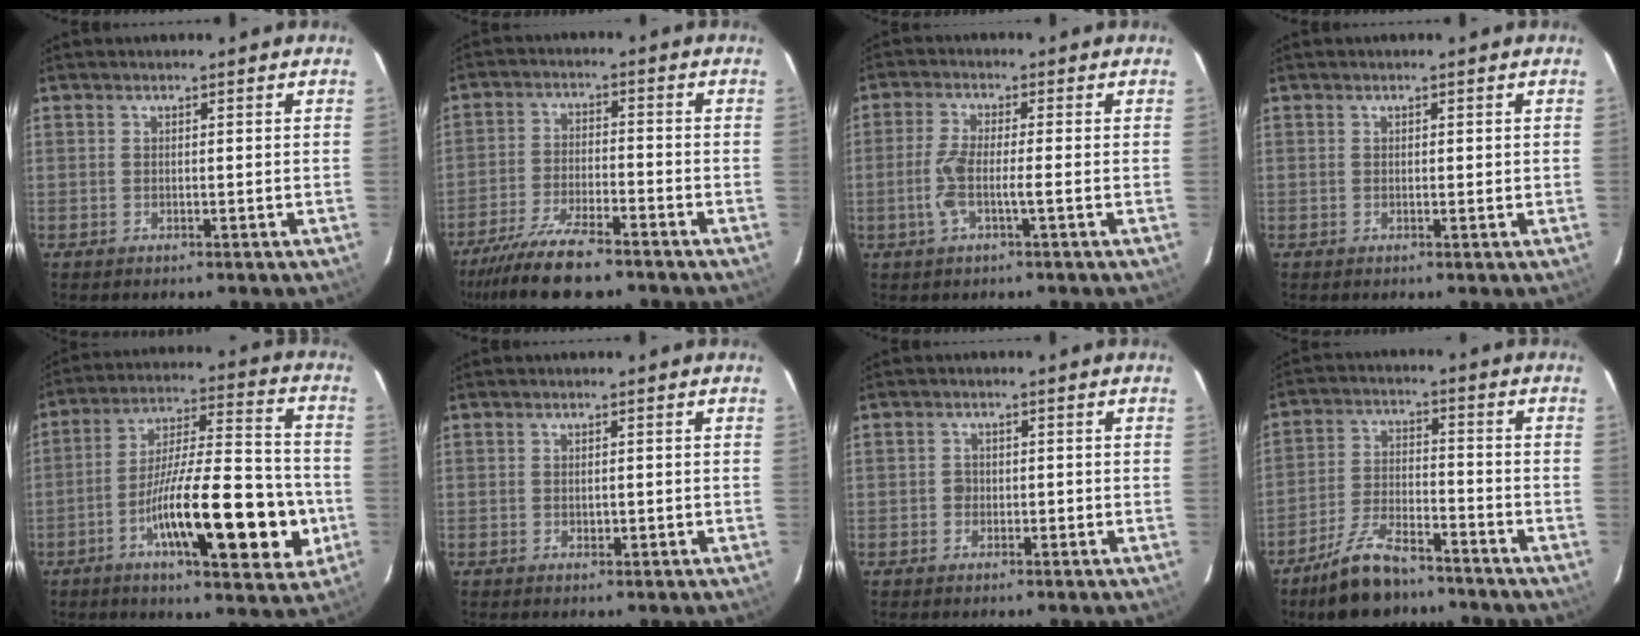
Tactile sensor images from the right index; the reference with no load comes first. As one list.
[{"total": 9.7, "force": [-8.0, 1.7, 5.4], "torque": [-0.096, -0.025, -0.140]}, {"total": 4.7, "force": [-1.2, 0.4, 4.6], "torque": [-0.103, 0.004, -0.024]}, {"total": 0.6, "force": [0.2, 0.2, 0.5], "torque": [-0.009, 0.000, 0.003]}, {"total": 20.3, "force": [-6.3, 4.0, 18.9], "torque": [-0.288, 0.010, -0.093]}, {"total": 0.9, "force": [-0.1, 0.5, 0.8], "torque": [-0.014, -0.001, 0.000]}, {"total": 1.4, "force": [-0.4, 1.2, 0.6], "torque": [-0.006, 0.005, -0.006]}, {"total": 9.9, "force": [-7.7, 3.2, 5.4], "torque": [-0.112, -0.011, -0.141]}]